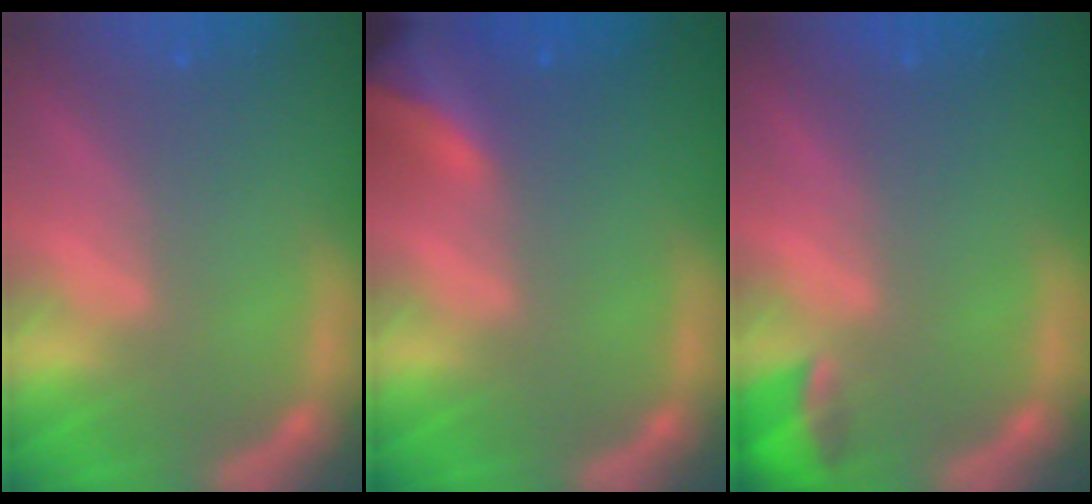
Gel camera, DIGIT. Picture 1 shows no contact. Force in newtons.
{"total": 7.9}
{"total": 2.4}